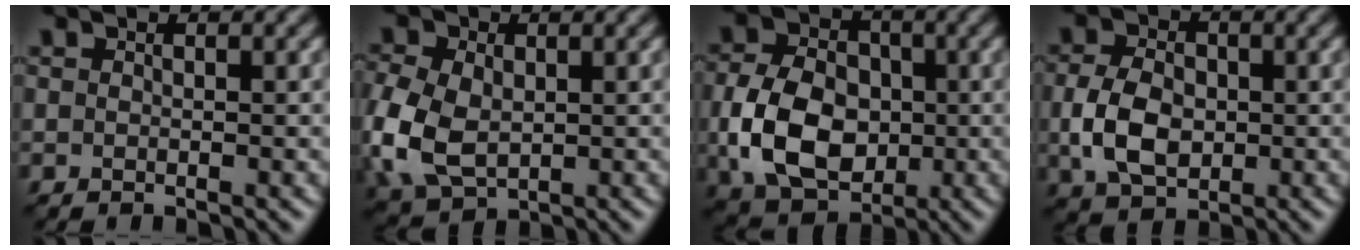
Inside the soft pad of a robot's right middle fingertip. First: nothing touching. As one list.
[{"total": 7.9, "force": [-1.0, 5.5, 5.5], "torque": [-0.159, -0.007, -0.027]}, {"total": 8.9, "force": [-1.4, 6.5, 5.9], "torque": [-0.130, -0.008, -0.033]}, {"total": 5.0, "force": [-0.7, 3.6, 3.5], "torque": [-0.080, -0.005, -0.017]}]